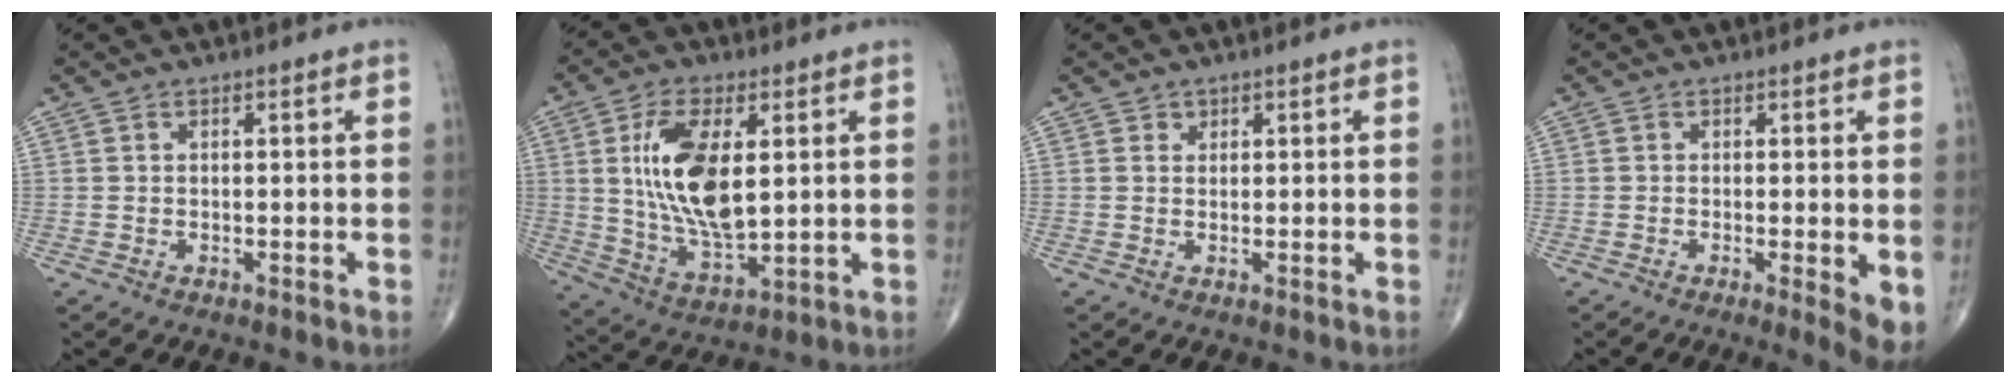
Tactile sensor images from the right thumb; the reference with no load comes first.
{"total": 15.8, "force": [3.0, 7.4, 13.7], "torque": [-0.254, -0.021, 0.064]}
{"total": 1.1, "force": [0.6, 0.9, 0.1], "torque": [0.010, -0.002, 0.008]}
{"total": 4.6, "force": [-0.7, 0.7, 4.5], "torque": [-0.070, -0.016, -0.015]}